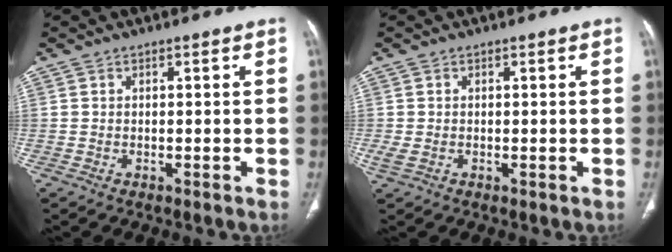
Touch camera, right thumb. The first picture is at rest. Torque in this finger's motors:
{"motor_torque": [2.16, 1.47, -0.21, -0.05, 0.09]}